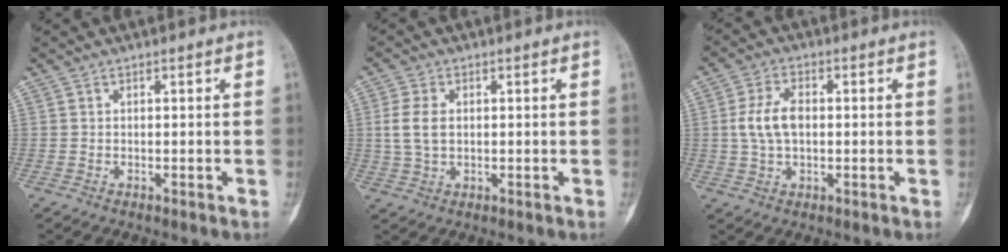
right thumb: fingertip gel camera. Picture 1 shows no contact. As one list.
[{"total": 5.5, "force": [0.6, 3.5, 4.2], "torque": [-0.094, 0.004, 0.014]}, {"total": 7.1, "force": [0.3, 4.2, 5.7], "torque": [-0.113, 0.012, 0.004]}]